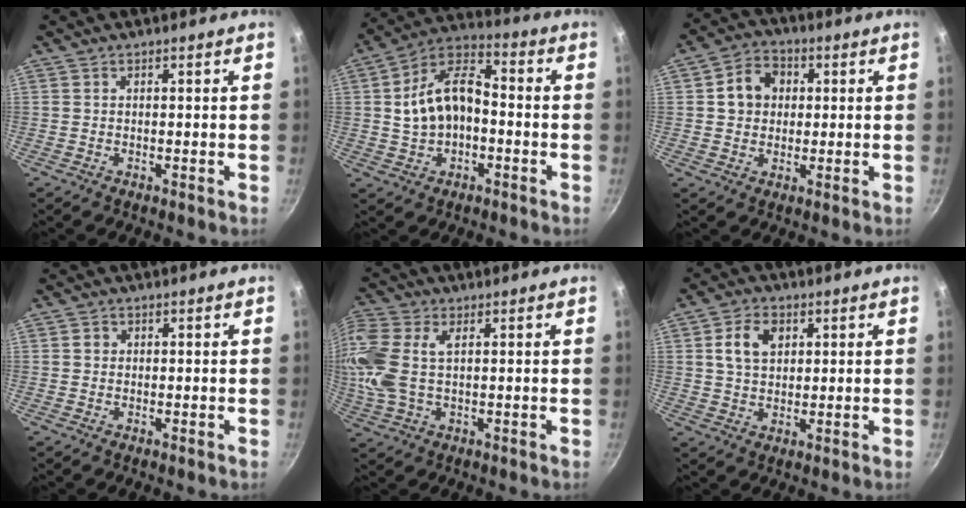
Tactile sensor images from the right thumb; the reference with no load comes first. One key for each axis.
{"total": 13.2, "fx": -0.3, "fy": 8.3, "fz": 10.2, "tx": -0.169, "ty": 0.036, "tz": -0.013}
{"total": 8.0, "fx": 1.2, "fy": 6.6, "fz": 4.4, "tx": -0.052, "ty": 0.011, "tz": 0.013}
{"total": 1.2, "fx": 0.1, "fy": 1.1, "fz": 0.4, "tx": -0.002, "ty": 0.003, "tz": 0.001}
{"total": 12.8, "fx": 2.1, "fy": 7.3, "fz": 10.3, "tx": -0.276, "ty": 0.018, "tz": 0.044}
{"total": 7.1, "fx": 2.2, "fy": 4.9, "fz": 4.7, "tx": -0.074, "ty": -0.002, "tz": 0.039}